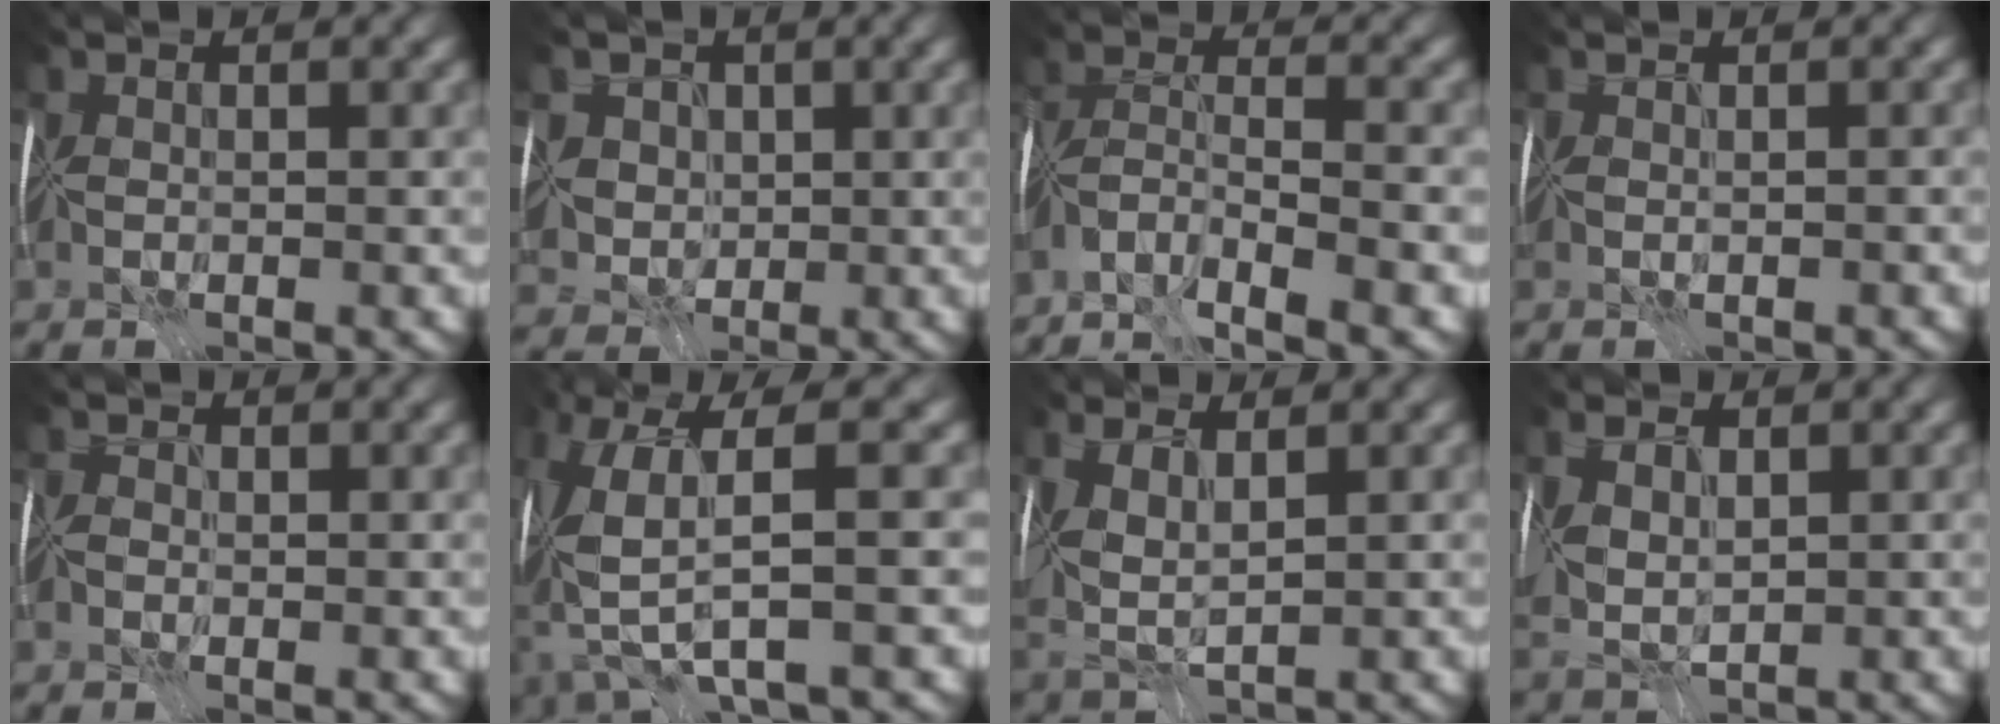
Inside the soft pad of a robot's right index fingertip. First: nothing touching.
{"total": 3.7, "force": [1.1, 3.2, 1.5], "torque": [-0.027, 0.003, 0.013]}
{"total": 6.4, "force": [-5.3, 0.8, 3.4], "torque": [-0.065, -0.005, -0.104]}
{"total": 1.1, "force": [-0.3, -0.9, -0.6], "torque": [0.007, -0.007, 0.001]}
{"total": 0.9, "force": [-0.4, 0.7, 0.2], "torque": [0.004, 0.008, -0.022]}
{"total": 6.1, "force": [-0.4, 0.9, 6.0], "torque": [-0.149, -0.017, -0.005]}
{"total": 3.7, "force": [1.1, 1.3, 3.3], "torque": [-0.097, -0.002, 0.030]}
{"total": 3.5, "force": [0.6, 2.0, 2.8], "torque": [-0.079, -0.001, 0.020]}